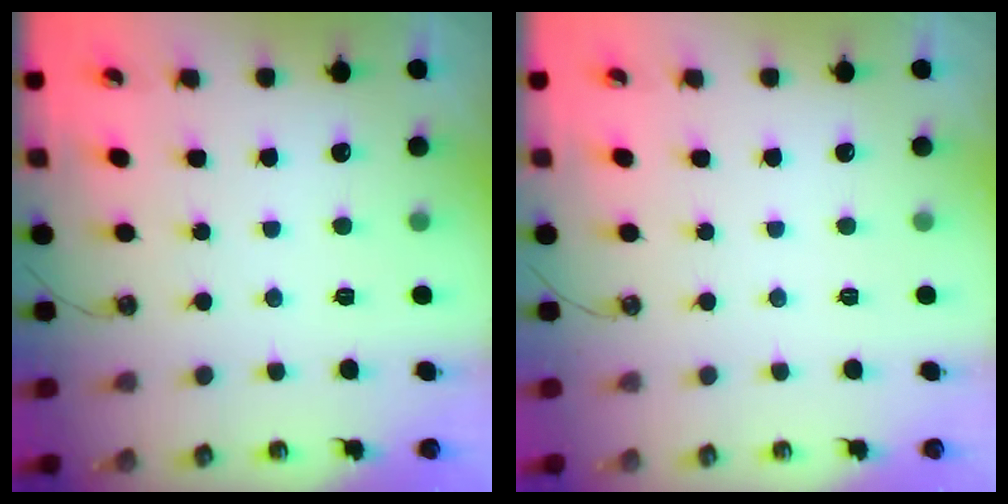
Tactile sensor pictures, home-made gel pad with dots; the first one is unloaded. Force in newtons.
{"total": 0.0}